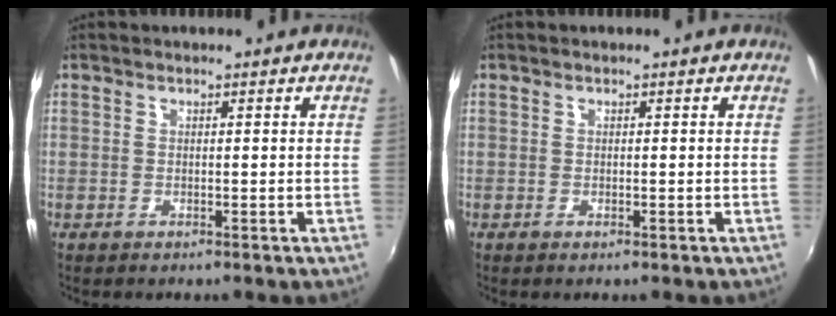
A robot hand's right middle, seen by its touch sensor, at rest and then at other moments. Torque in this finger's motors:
{"motor_torque": [-0.11, 0.06, -0.03, 0.00]}